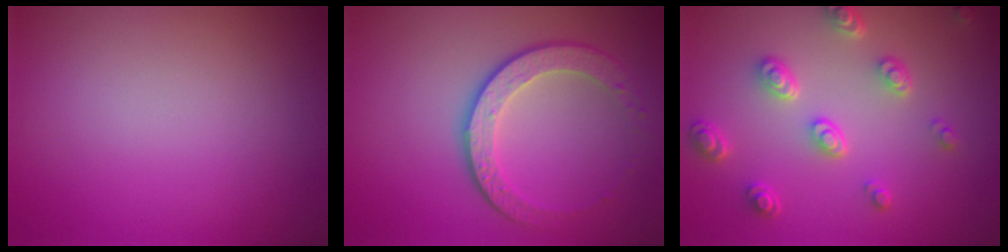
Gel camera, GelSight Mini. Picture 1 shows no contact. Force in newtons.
{"total": 4.0, "press": 3.1, "slide": 2.5}
{"total": 4.0, "press": 3.1, "slide": 2.6}